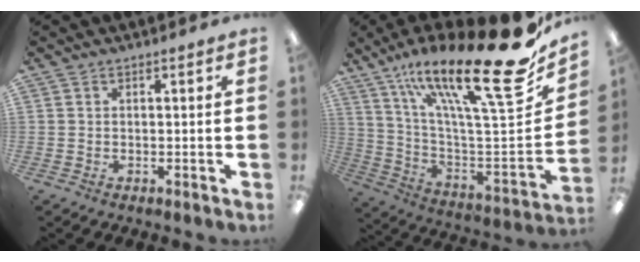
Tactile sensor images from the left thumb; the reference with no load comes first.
{"total": 26.4, "force": [16.9, 6.4, 19.2], "torque": [-0.273, -0.131, 0.269]}